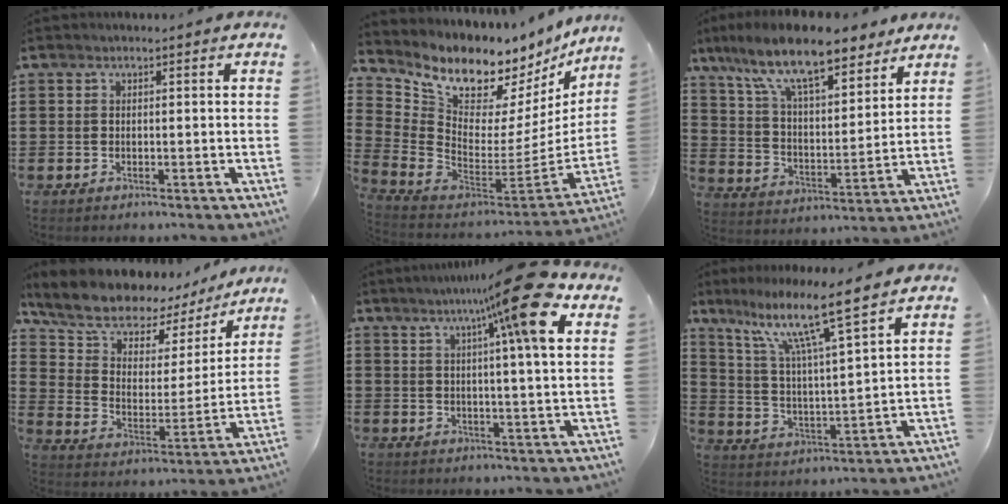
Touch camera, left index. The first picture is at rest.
{"total": 8.7, "force": [7.5, 3.2, 3.1], "torque": [-0.091, -0.082, 0.129]}
{"total": 12.9, "force": [10.1, 2.8, 7.5], "torque": [-0.179, -0.036, 0.178]}
{"total": 9.2, "force": [8.0, 3.8, 2.5], "torque": [-0.088, -0.055, 0.138]}
{"total": 13.1, "force": [6.9, 0.1, 11.1], "torque": [-0.187, -0.014, 0.099]}
{"total": 10.1, "force": [7.6, 0.0, 6.7], "torque": [-0.147, -0.044, 0.122]}